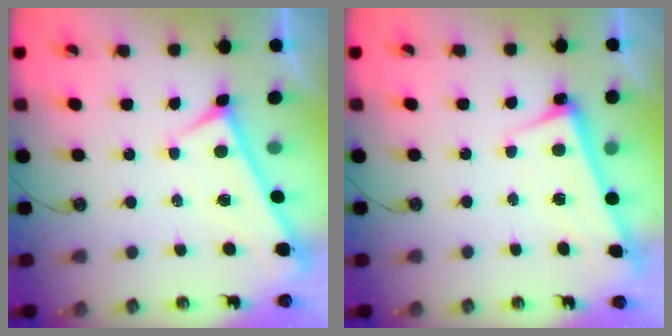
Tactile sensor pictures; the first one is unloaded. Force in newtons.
{"total": 2.7, "press": 2.5, "slide": 1.0}